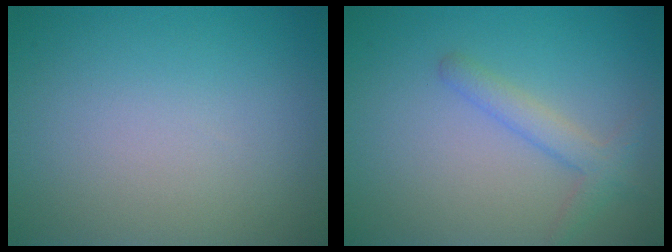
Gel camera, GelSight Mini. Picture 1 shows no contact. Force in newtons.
{"total": 2.2, "press": 2.2, "slide": 0.1}